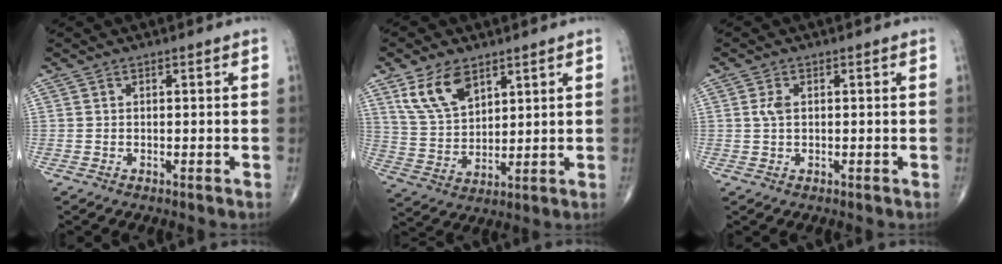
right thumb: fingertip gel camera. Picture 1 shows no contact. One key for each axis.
{"total": 10.2, "fx": 5.9, "fy": 5.6, "fz": 6.1, "tx": -0.104, "ty": -0.026, "tz": 0.125}
{"total": 2.1, "fx": 0.4, "fy": 1.2, "fz": 1.7, "tx": -0.038, "ty": 0.003, "tz": 0.008}